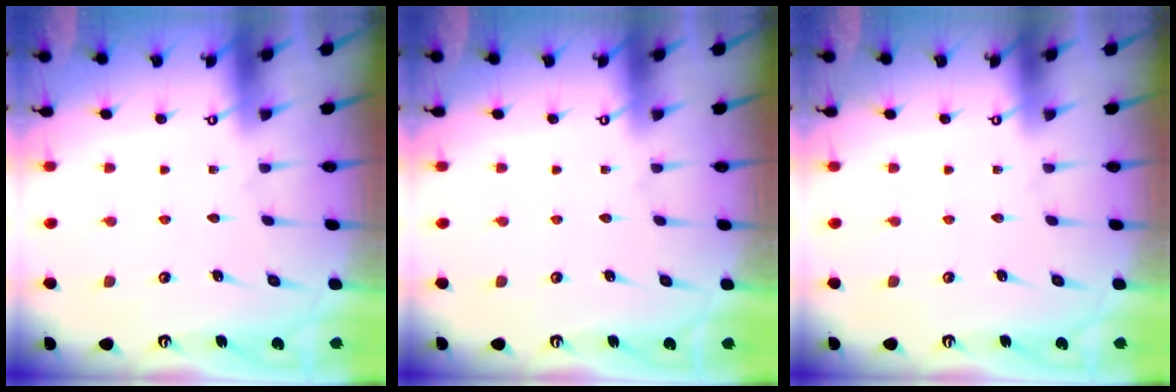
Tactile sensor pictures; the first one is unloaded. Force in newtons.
{"total": 0.0}
{"total": 0.0}